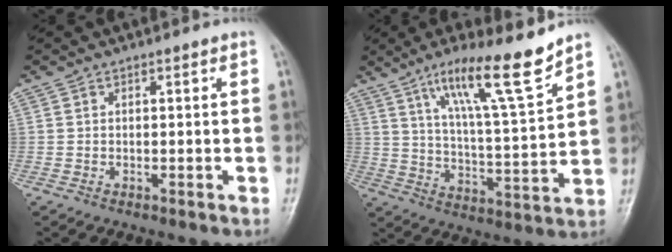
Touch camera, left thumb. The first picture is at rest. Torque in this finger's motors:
{"motor_torque": [0.40, 0.29, 1.44, -1.33, 0.13]}